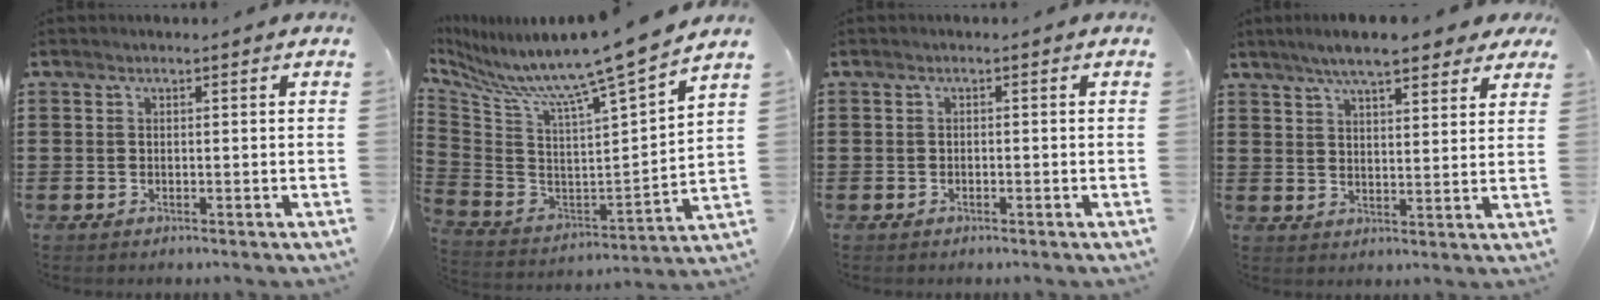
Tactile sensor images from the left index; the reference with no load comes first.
{"total": 10.6, "force": [9.3, -2.2, 4.5], "torque": [-0.111, -0.092, 0.139]}
{"total": 0.7, "force": [-0.6, 0.2, 0.2], "torque": [-0.009, -0.003, -0.012]}
{"total": 7.4, "force": [6.2, 1.3, 3.9], "torque": [-0.086, -0.008, 0.111]}